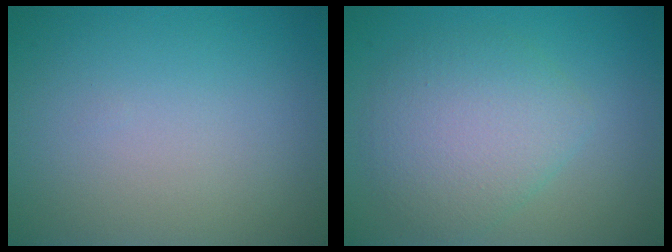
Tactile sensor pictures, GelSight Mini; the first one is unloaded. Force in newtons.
{"total": 4.6, "press": 4.6, "slide": 0.1}